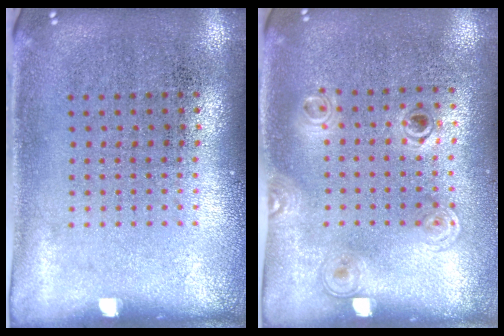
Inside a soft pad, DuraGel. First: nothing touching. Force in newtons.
{"total": 1.2, "press": 1.0, "slide": 0.6}